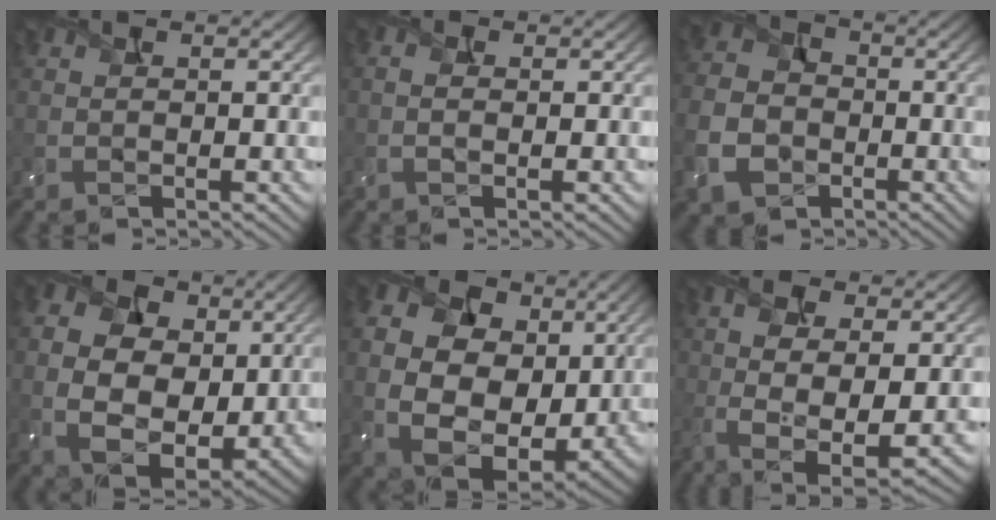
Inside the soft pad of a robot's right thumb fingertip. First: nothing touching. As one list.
[{"total": 1.6, "force": [-0.1, 0.6, 1.5], "torque": [-0.029, 0.001, -0.006]}, {"total": 8.2, "force": [-3.3, 6.3, 4.0], "torque": [-0.119, -0.024, -0.073]}, {"total": 12.5, "force": [1.7, 8.9, 8.7], "torque": [-0.205, 0.001, 0.041]}, {"total": 16.0, "force": [2.9, 11.6, 10.6], "torque": [-0.233, 0.011, 0.067]}, {"total": 9.4, "force": [-1.2, 3.8, 8.6], "torque": [-0.192, -0.005, -0.018]}]